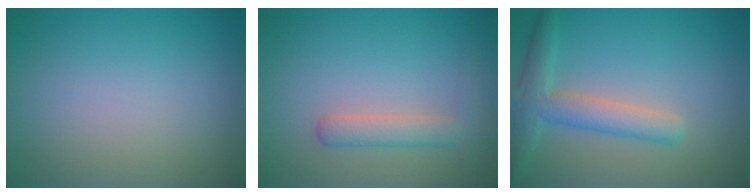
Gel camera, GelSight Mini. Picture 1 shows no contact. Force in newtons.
{"total": 2.8, "press": 2.8, "slide": 0.2}
{"total": 3.9, "press": 3.9, "slide": 0.2}